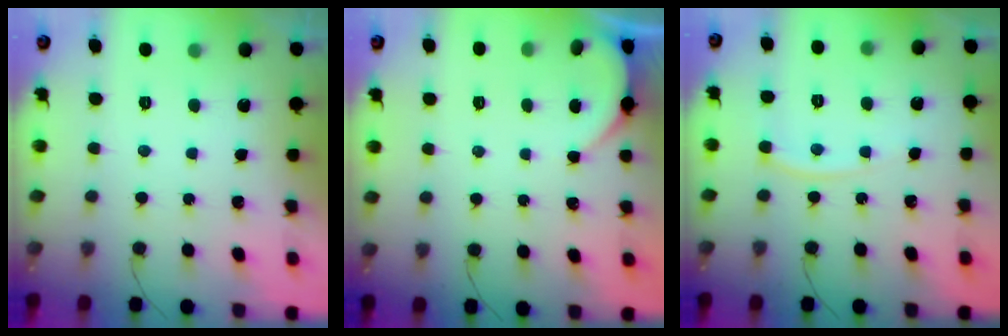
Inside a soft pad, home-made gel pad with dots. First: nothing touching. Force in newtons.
{"total": 2.1, "press": 2.1, "slide": 0.2}
{"total": 4.7, "press": 4.6, "slide": 0.7}